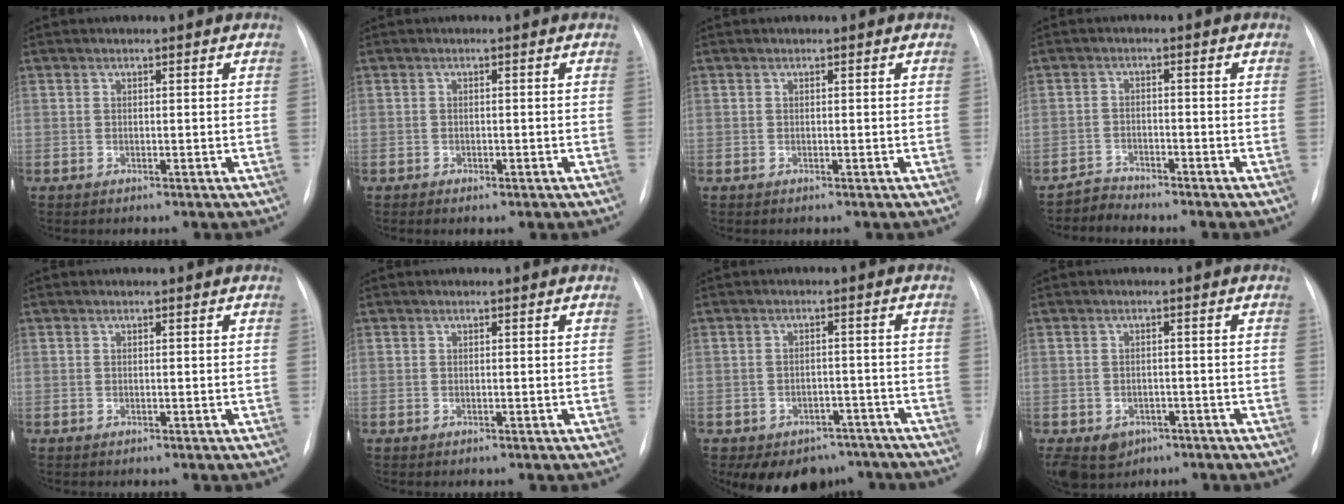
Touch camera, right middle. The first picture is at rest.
{"total": 1.0, "force": [-0.6, 0.5, 0.6], "torque": [-0.010, 0.000, -0.006]}
{"total": 0.0}
{"total": 2.4, "force": [-2.1, 0.0, -1.1], "torque": [0.028, -0.012, -0.040]}
{"total": 0.0}
{"total": 0.0}
{"total": 9.9, "force": [-7.2, 6.3, 2.7], "torque": [-0.027, 0.017, -0.087]}
{"total": 8.7, "force": [-4.2, 7.0, 3.0], "torque": [-0.078, 0.005, -0.048]}